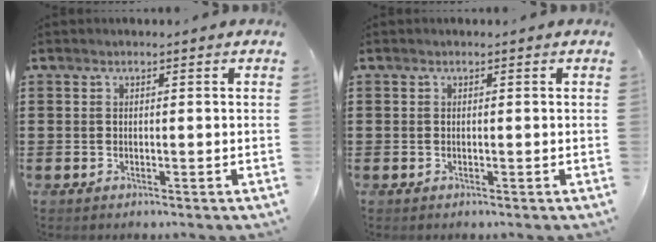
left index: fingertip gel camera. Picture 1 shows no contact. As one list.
[{"total": 0.0}]